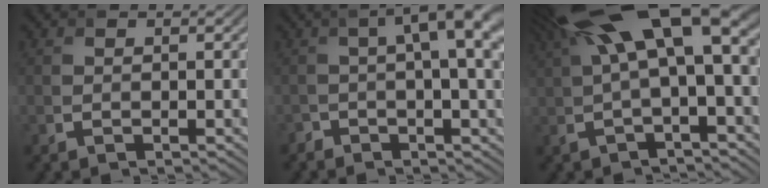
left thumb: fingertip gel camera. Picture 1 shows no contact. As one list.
[{"total": 7.4, "force": [0.3, 2.1, 7.1], "torque": [-0.095, 0.008, 0.002]}, {"total": 14.8, "force": [4.9, 4.3, 13.3], "torque": [-0.254, 0.019, 0.096]}]